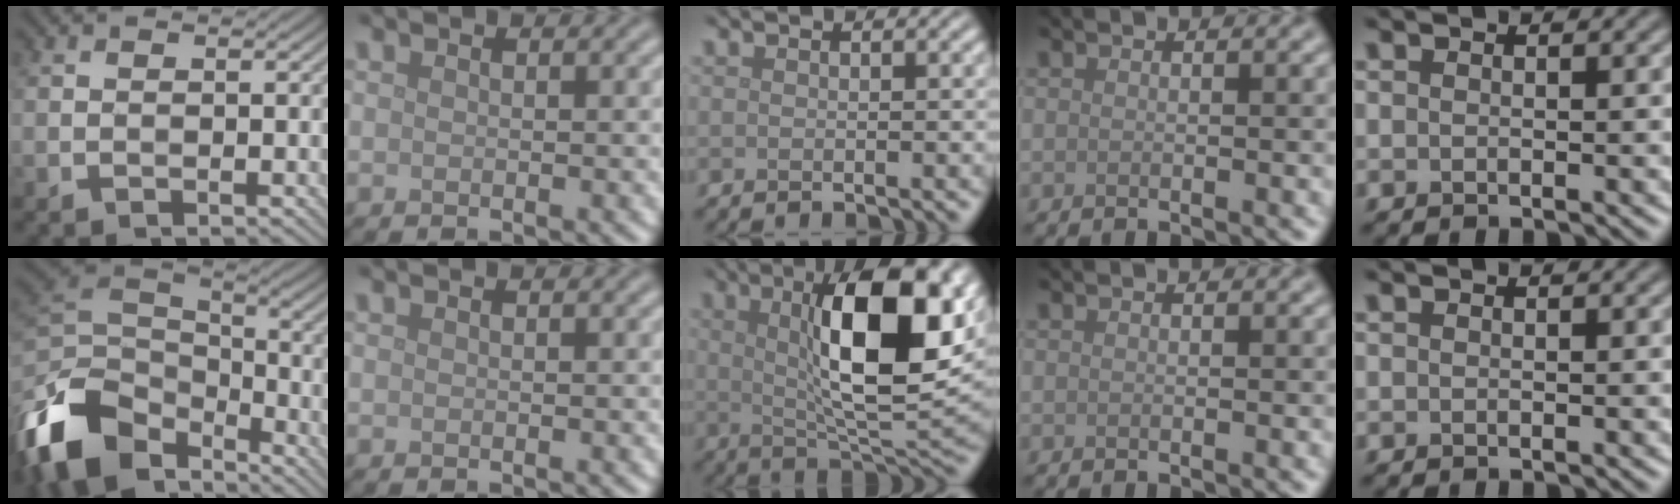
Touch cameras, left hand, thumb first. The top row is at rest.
{"thumb": {"total": 14.2, "force": [-8.4, 8.6, 7.5], "torque": [-0.208, -0.006, -0.166]}, "middle": {"total": 12.1, "force": [2.8, 3.8, 11.1], "torque": [-0.172, 0.004, 0.048]}}